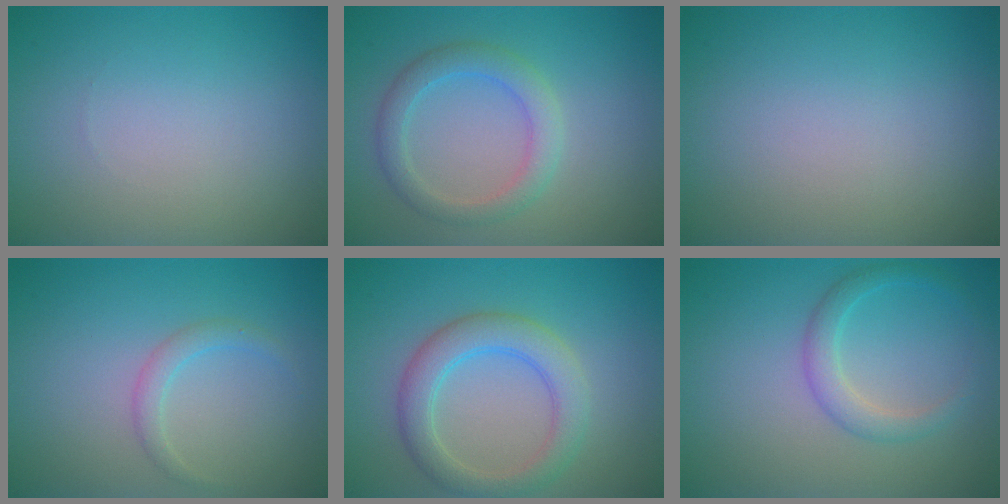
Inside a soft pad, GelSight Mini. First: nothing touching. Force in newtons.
{"total": 3.0, "press": 3.0, "slide": 0.1}
{"total": 0.0}
{"total": 1.4, "press": 1.4, "slide": 0.1}
{"total": 4.3, "press": 4.3, "slide": 0.0}
{"total": 2.3, "press": 2.3, "slide": 0.2}